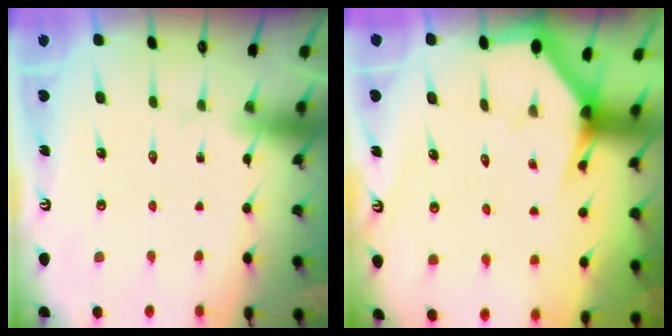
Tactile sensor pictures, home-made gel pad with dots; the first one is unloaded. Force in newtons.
{"total": 2.7, "press": 2.7, "slide": 0.0}